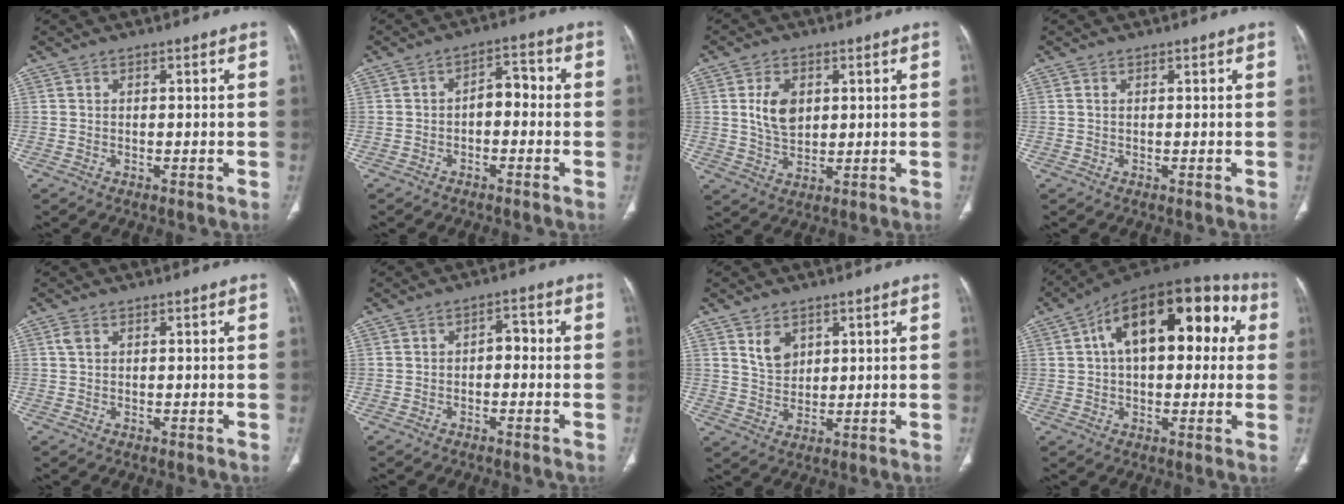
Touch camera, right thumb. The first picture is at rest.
{"total": 4.6, "force": [-1.0, 2.8, 3.5], "torque": [-0.040, 0.029, -0.024]}
{"total": 7.1, "force": [1.7, 4.6, 5.1], "torque": [-0.083, -0.010, 0.037]}
{"total": 0.5, "force": [0.2, 0.2, 0.4], "torque": [-0.013, 0.005, 0.004]}
{"total": 1.4, "force": [0.6, 0.8, 1.0], "torque": [-0.030, 0.010, 0.016]}
{"total": 2.8, "force": [-0.5, 1.8, 2.1], "torque": [-0.021, 0.017, -0.015]}
{"total": 5.0, "force": [2.6, 3.4, 2.6], "torque": [-0.031, -0.022, 0.056]}
{"total": 22.1, "force": [5.5, 11.7, 17.8], "torque": [-0.238, 0.045, 0.074]}